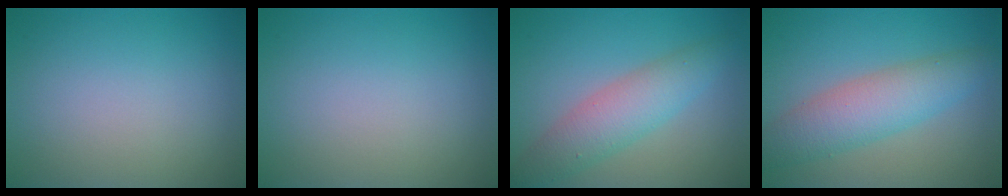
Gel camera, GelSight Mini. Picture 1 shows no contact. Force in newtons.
{"total": 0.0}
{"total": 4.4, "press": 4.4, "slide": 0.2}
{"total": 5.3, "press": 5.3, "slide": 0.1}